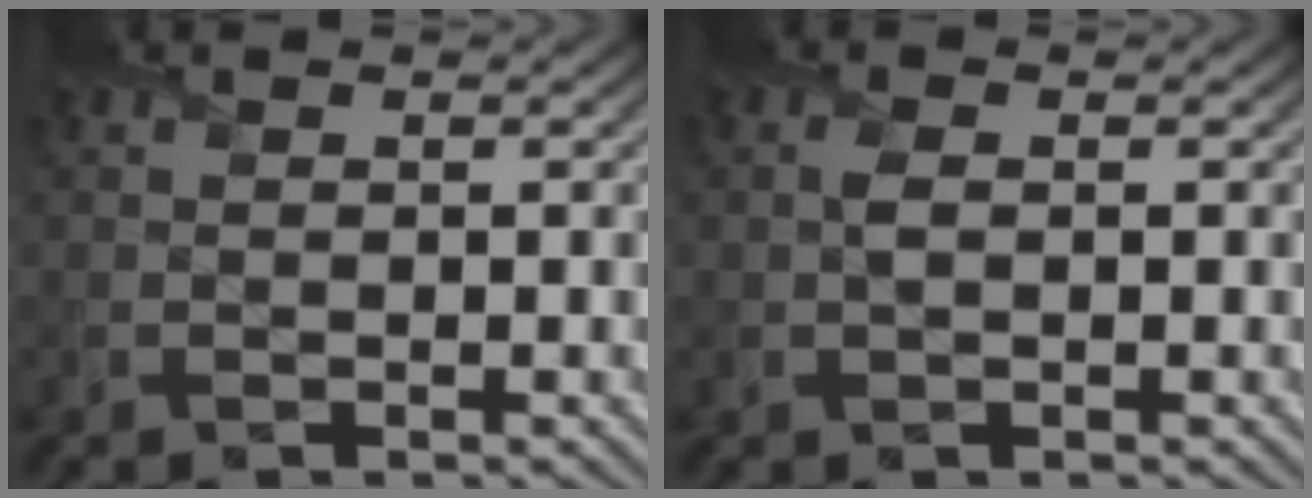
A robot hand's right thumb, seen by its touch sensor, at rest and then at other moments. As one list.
[{"total": 1.5, "force": [0.2, 0.7, 1.3], "torque": [-0.034, 0.002, 0.001]}]